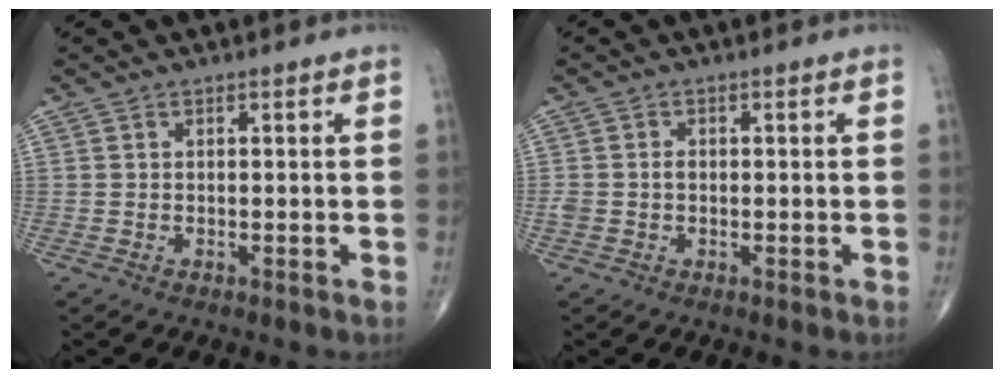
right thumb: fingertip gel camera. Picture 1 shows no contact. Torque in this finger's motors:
{"motor_torque": [0.35, 0.15, 0.38, -0.05, -0.04]}